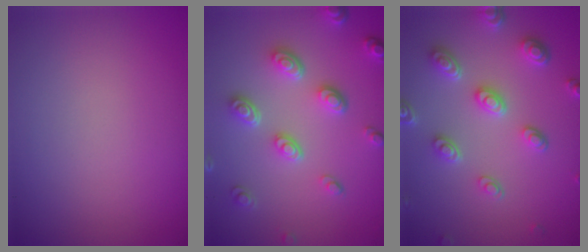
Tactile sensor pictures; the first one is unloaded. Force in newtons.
{"total": 4.5, "press": 3.6, "slide": 2.8}
{"total": 4.5, "press": 3.6, "slide": 2.7}